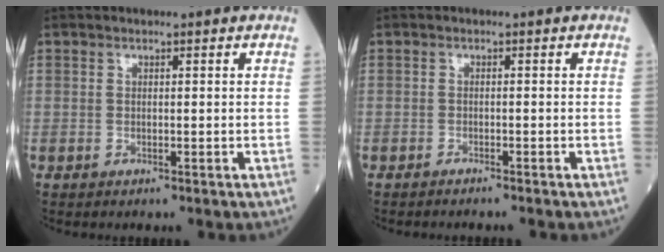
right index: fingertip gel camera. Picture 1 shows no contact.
{"total": 2.3, "force": [-2.1, -0.1, 0.8], "torque": [-0.012, 0.000, -0.026]}